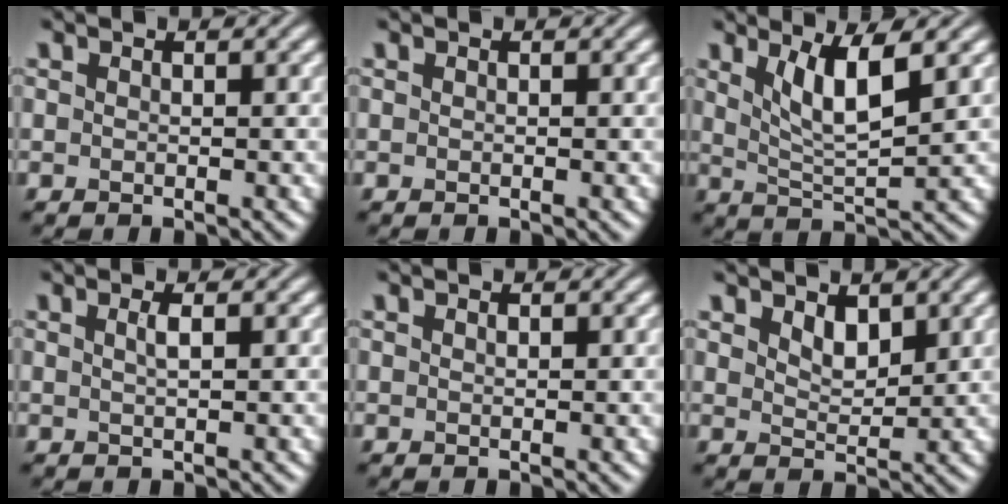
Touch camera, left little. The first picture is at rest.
{"total": 0.0}
{"total": 4.7, "force": [1.9, 1.1, 4.1], "torque": [-0.080, -0.009, 0.040]}
{"total": 1.2, "force": [0.4, 0.4, 1.1], "torque": [-0.017, 0.004, 0.004]}
{"total": 0.0}
{"total": 2.1, "force": [1.3, 1.0, 1.2], "torque": [-0.026, -0.006, 0.026]}